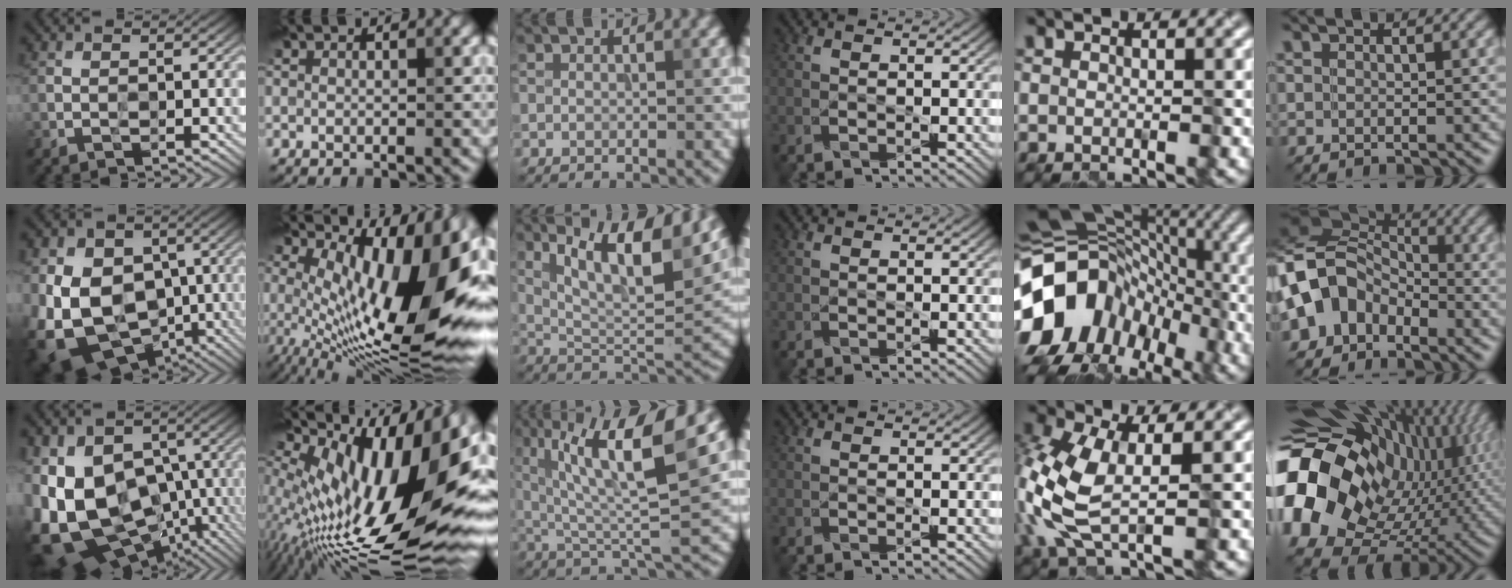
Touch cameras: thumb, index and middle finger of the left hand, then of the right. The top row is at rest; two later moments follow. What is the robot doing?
{"motion": "wipe", "object": "plastic plate"}